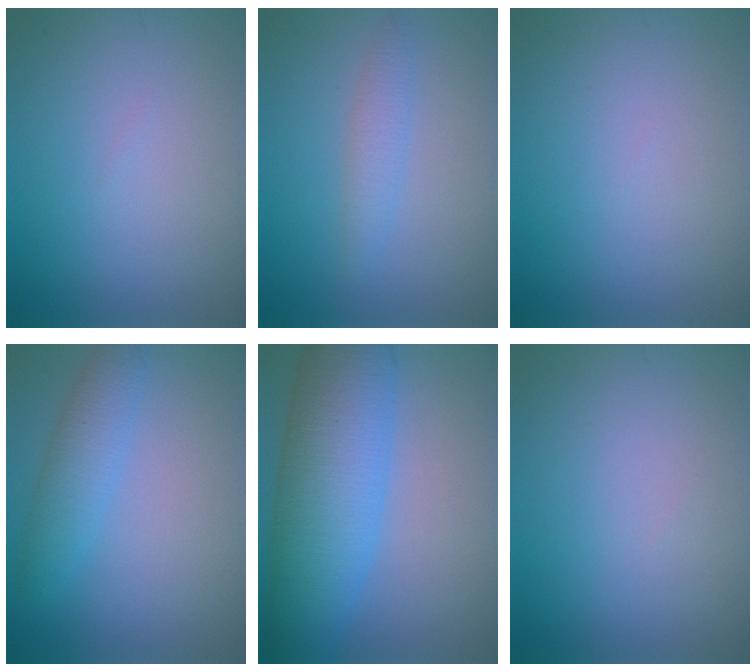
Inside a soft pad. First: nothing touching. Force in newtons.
{"total": 1.9, "press": 1.9, "slide": 0.0}
{"total": 0.0}
{"total": 3.3, "press": 3.3, "slide": 0.0}
{"total": 10.7, "press": 10.7, "slide": 0.3}
{"total": 0.0}